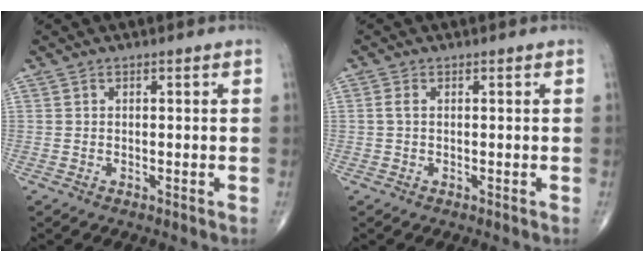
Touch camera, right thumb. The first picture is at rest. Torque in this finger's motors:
{"motor_torque": [-0.36, -0.03, -0.22, 0.02, 0.04]}